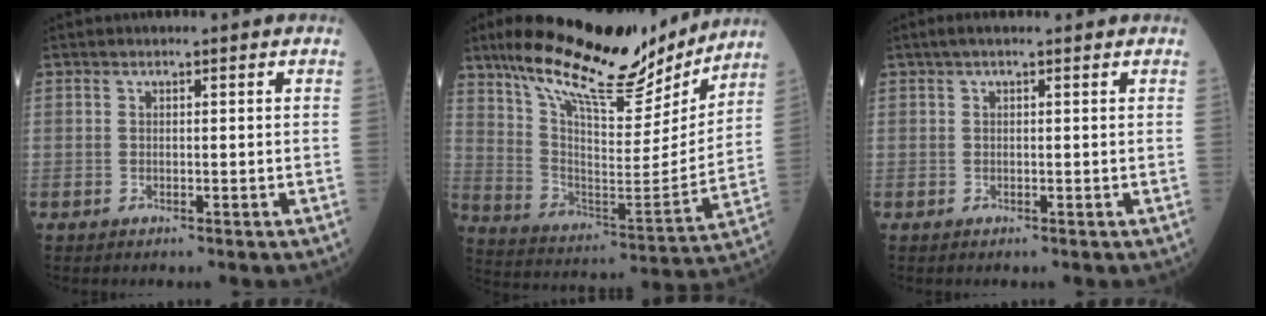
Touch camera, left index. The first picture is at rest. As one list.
[{"total": 23.4, "force": [18.5, 6.4, 12.9], "torque": [-0.219, -0.007, 0.292]}, {"total": 3.6, "force": [2.7, 0.7, 2.3], "torque": [-0.034, 0.029, 0.041]}]